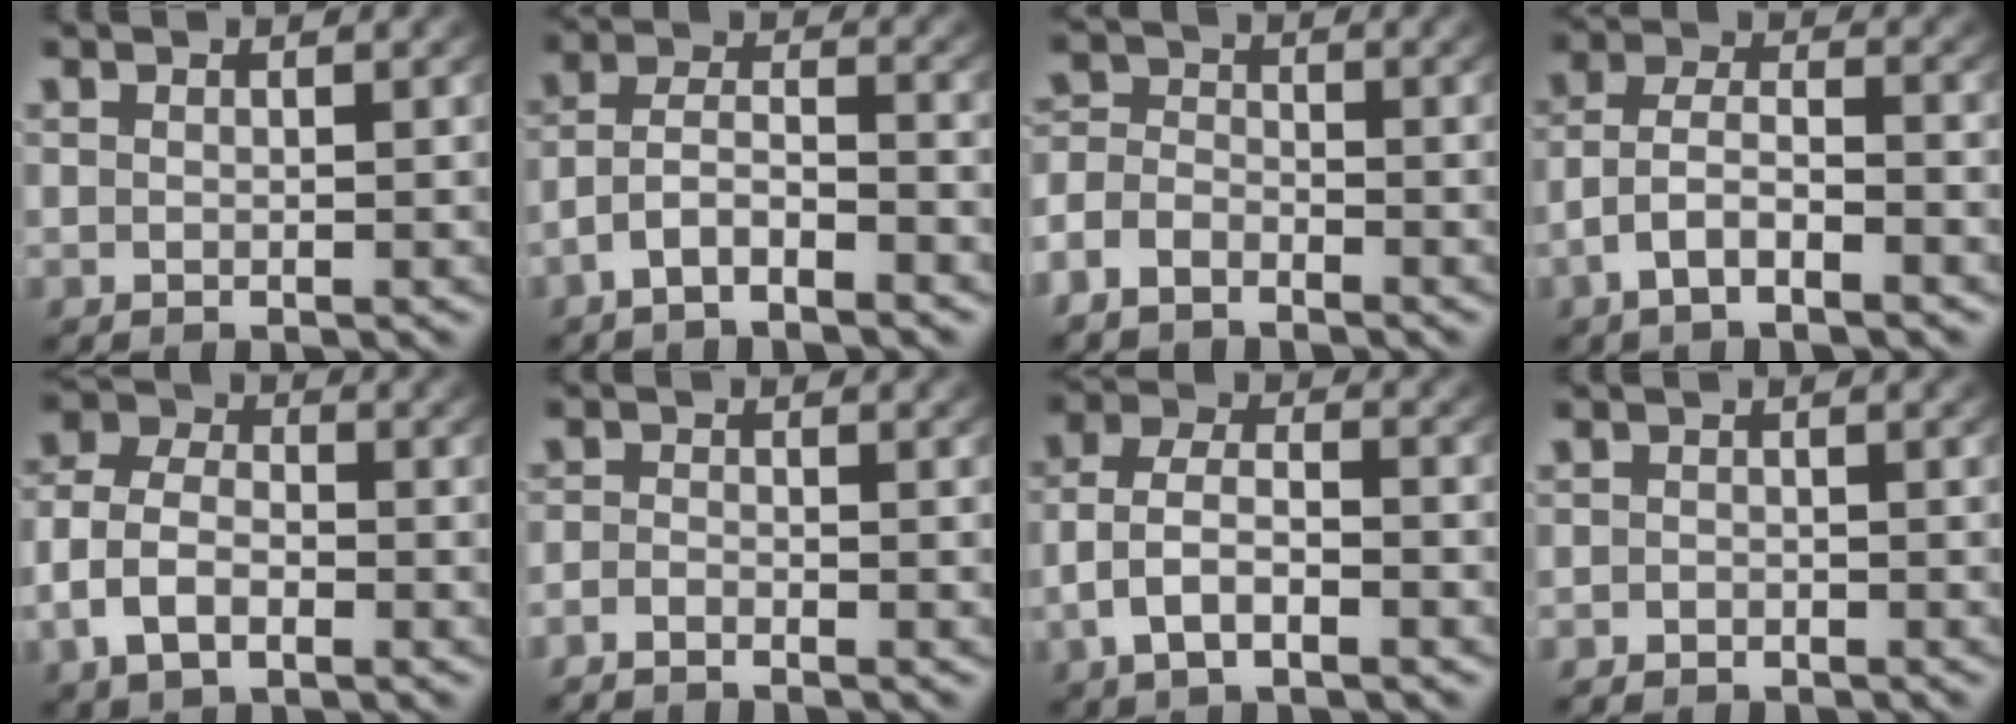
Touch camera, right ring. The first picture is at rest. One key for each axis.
{"total": 4.3, "fx": -2.7, "fy": 2.4, "fz": 2.3, "tx": -0.052, "ty": -0.018, "tz": -0.045}
{"total": 4.6, "fx": -2.6, "fy": 3.6, "fz": 1.2, "tx": -0.038, "ty": -0.026, "tz": -0.044}
{"total": 4.4, "fx": -2.1, "fy": 2.5, "fz": 2.9, "tx": -0.070, "ty": -0.023, "tz": -0.032}
{"total": 5.9, "fx": -1.5, "fy": 4.6, "fz": 3.3, "tx": -0.078, "ty": -0.019, "tz": -0.023}
{"total": 2.0, "fx": -1.9, "fy": 0.6, "fz": 0.2, "tx": -0.019, "ty": -0.017, "tz": -0.030}
{"total": 5.2, "fx": -1.7, "fy": 3.4, "fz": 3.6, "tx": -0.079, "ty": -0.022, "tz": -0.021}
{"total": 1.1, "fx": -1.0, "fy": 0.5, "fz": -0.1, "tx": -0.002, "ty": -0.016, "tz": -0.011}